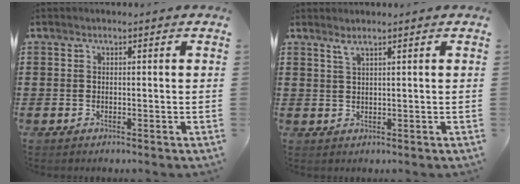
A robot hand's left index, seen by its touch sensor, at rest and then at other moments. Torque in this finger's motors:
{"motor_torque": [-0.01, -0.03, -0.12, -0.03]}